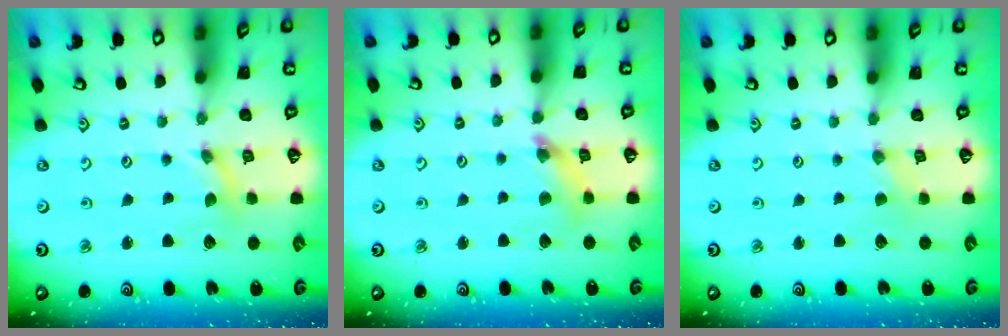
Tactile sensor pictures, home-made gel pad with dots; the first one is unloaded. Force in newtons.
{"total": 6.5, "press": 6.5, "slide": 0.6}
{"total": 0.0}